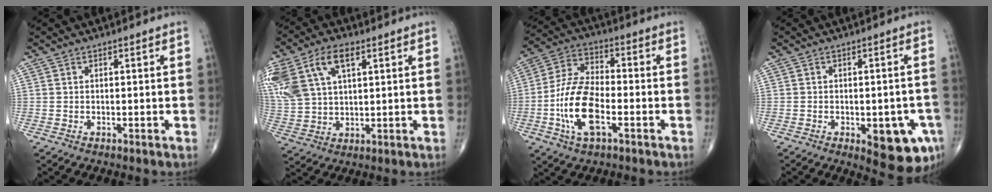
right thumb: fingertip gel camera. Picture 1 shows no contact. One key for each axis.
{"total": 17.0, "fx": 7.3, "fy": 9.5, "fz": 12.0, "tx": -0.277, "ty": 0.012, "tz": 0.145}
{"total": 13.5, "fx": -4.0, "fy": 6.3, "fz": 11.3, "tx": -0.227, "ty": 0.022, "tz": -0.080}
{"total": 10.7, "fx": -4.0, "fy": 4.4, "fz": 8.9, "tx": -0.086, "ty": 0.010, "tz": -0.040}